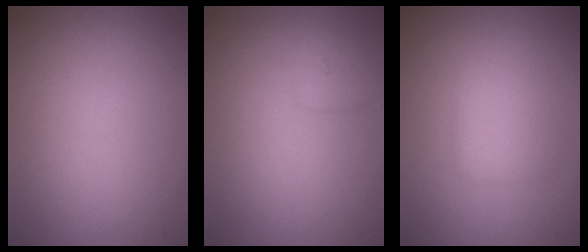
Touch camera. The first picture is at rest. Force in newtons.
{"total": 0.5, "press": 0.5, "slide": 0.0}
{"total": 2.0, "press": 2.0, "slide": 0.2}